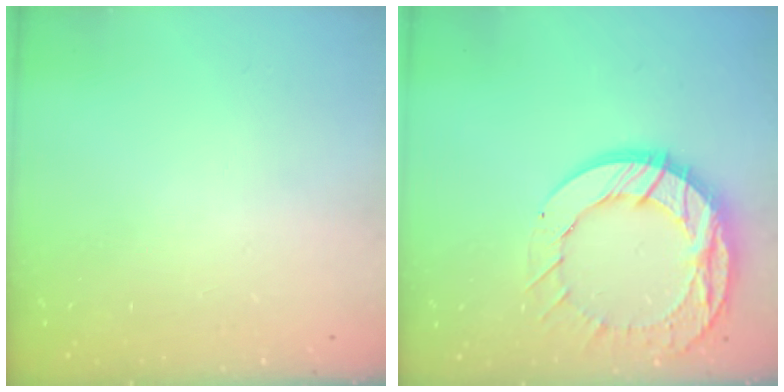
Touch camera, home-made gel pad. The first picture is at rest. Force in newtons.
{"total": 16.4, "press": 16.4, "slide": 1.3}